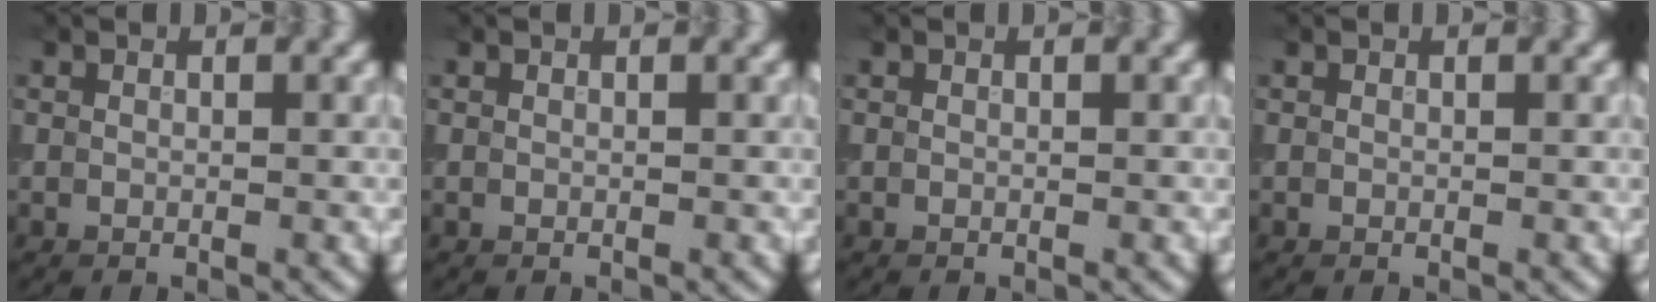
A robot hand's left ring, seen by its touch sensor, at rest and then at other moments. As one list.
[{"total": 0.0}, {"total": 0.0}, {"total": 0.0}]